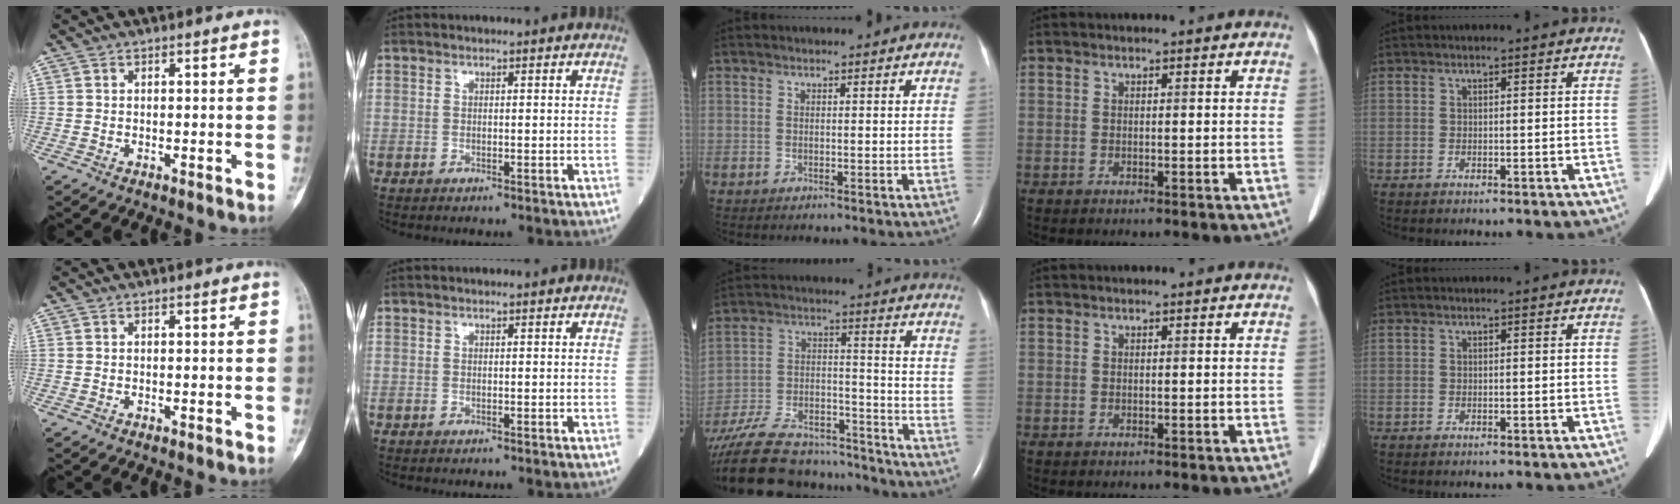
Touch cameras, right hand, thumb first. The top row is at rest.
{"middle": {"total": 28.6, "force": [-24.9, 8.3, 11.5], "torque": [-0.247, -0.023, -0.376]}}